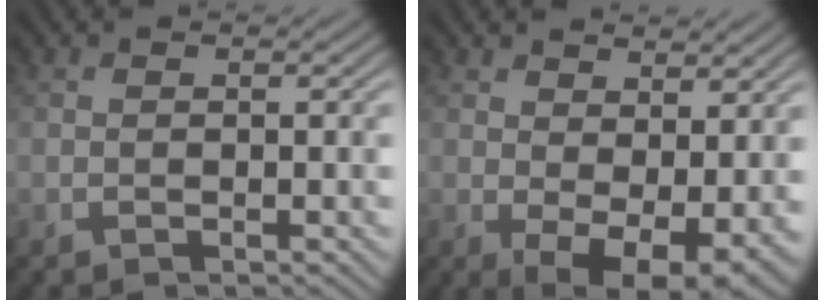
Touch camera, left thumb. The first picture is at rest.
{"total": 7.3, "force": [0.9, 3.8, 6.2], "torque": [-0.099, -0.016, 0.025]}